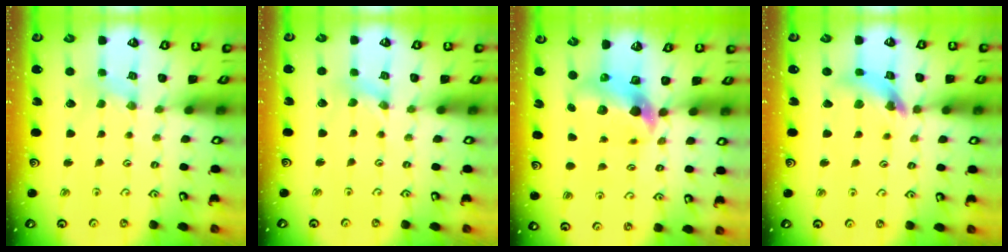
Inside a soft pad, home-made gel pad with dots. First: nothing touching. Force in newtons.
{"total": 0.0}
{"total": 7.4, "press": 7.3, "slide": 1.3}
{"total": 12.1, "press": 12.0, "slide": 1.3}